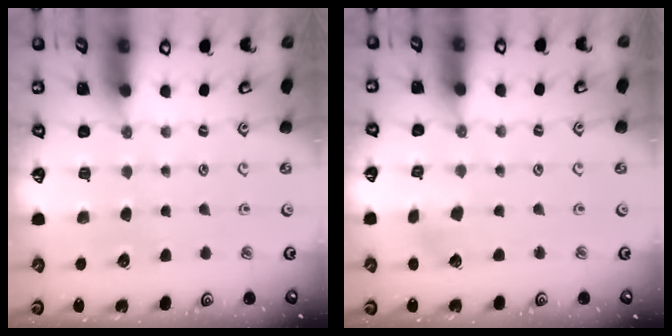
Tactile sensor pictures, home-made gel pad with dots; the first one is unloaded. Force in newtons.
{"total": 2.2, "press": 2.2, "slide": 0.1}